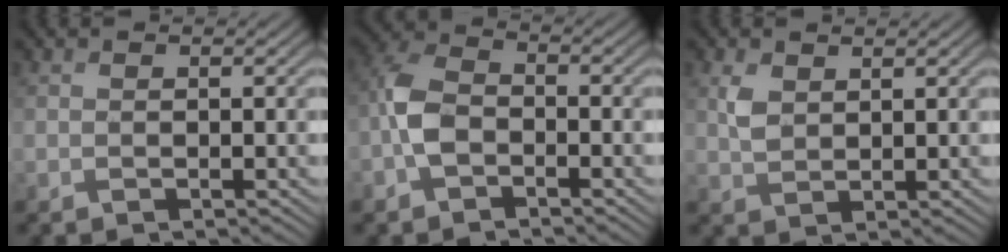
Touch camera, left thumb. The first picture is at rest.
{"total": 4.7, "force": [-1.7, 2.9, 3.3], "torque": [-0.074, 0.010, -0.046]}
{"total": 2.7, "force": [1.9, 1.2, 1.5], "torque": [-0.038, 0.006, 0.041]}